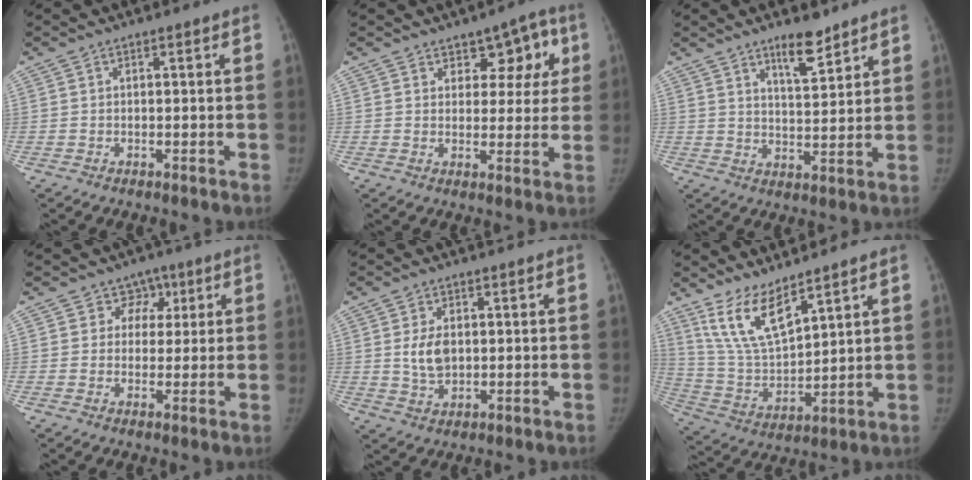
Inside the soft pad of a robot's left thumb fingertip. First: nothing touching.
{"total": 7.5, "force": [3.5, 4.8, 4.6], "torque": [-0.007, -0.011, 0.041]}
{"total": 7.0, "force": [5.3, 2.0, 4.2], "torque": [-0.052, -0.043, 0.087]}
{"total": 4.8, "force": [1.9, 4.4, 0.7], "torque": [0.026, 0.001, 0.021]}
{"total": 5.3, "force": [0.7, 3.5, 4.0], "torque": [-0.065, -0.007, 0.019]}
{"total": 11.8, "force": [8.3, 3.8, 7.4], "torque": [-0.129, -0.052, 0.184]}